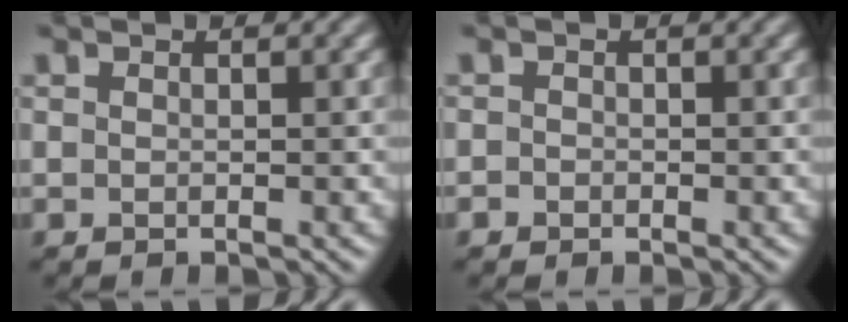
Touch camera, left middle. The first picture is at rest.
{"total": 0.6, "force": [-0.3, 0.5, 0.1], "torque": [0.001, -0.003, -0.007]}